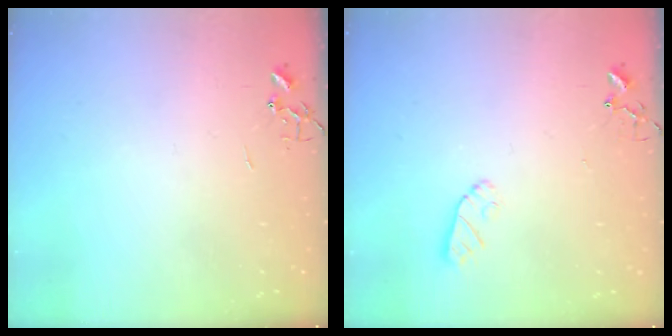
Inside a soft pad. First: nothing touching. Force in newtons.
{"total": 6.0, "press": 6.0, "slide": 0.3}